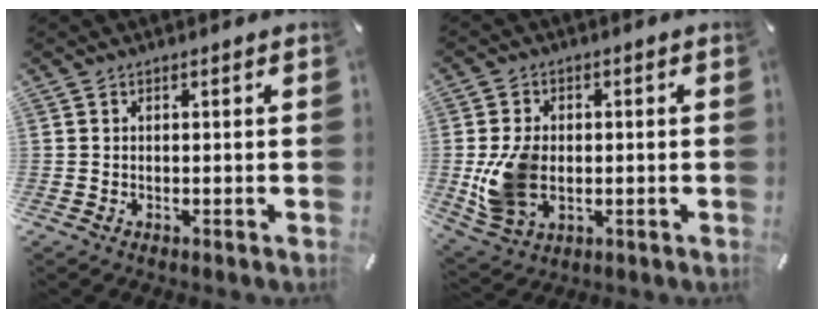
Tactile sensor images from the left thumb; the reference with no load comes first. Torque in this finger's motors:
{"motor_torque": [1.65, 1.63, 1.05, 0.14, 0.43]}